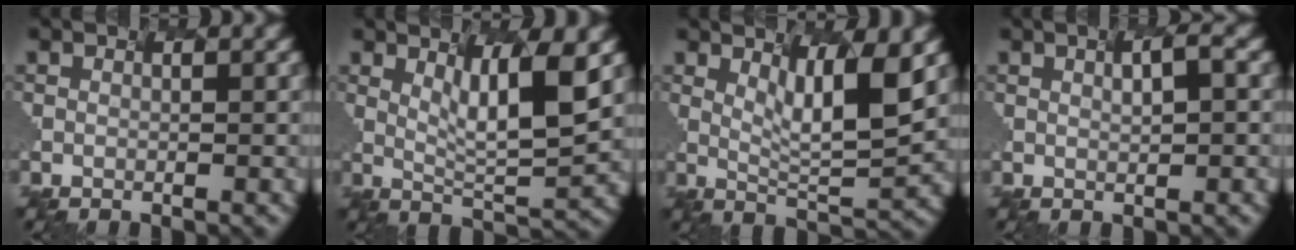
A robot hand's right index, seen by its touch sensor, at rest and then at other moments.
{"total": 3.7, "force": [1.4, -0.3, 3.4], "torque": [-0.095, -0.024, 0.056]}
{"total": 3.5, "force": [1.6, -0.1, 3.2], "torque": [-0.090, -0.024, 0.058]}
{"total": 0.9, "force": [0.1, -0.4, 0.8], "torque": [-0.026, 0.002, 0.026]}